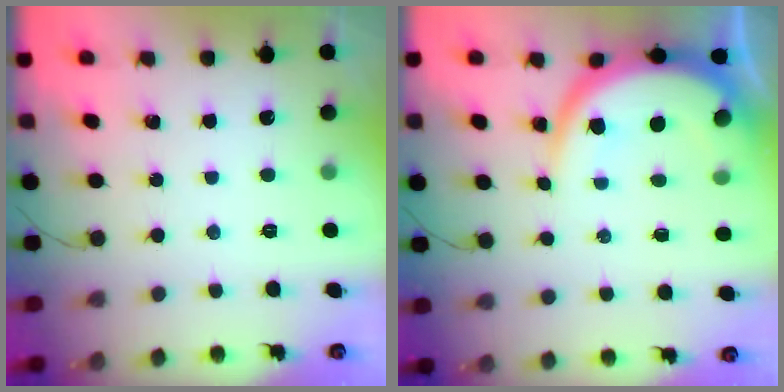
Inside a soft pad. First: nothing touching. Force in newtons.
{"total": 10.9, "press": 10.9, "slide": 0.6}